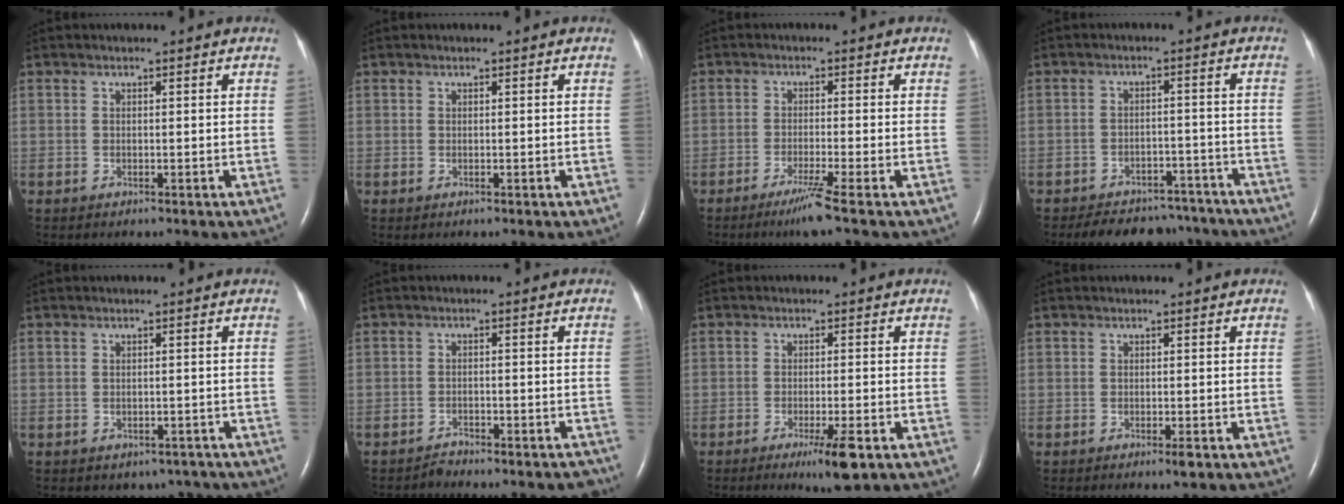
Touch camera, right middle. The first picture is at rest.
{"total": 0.0}
{"total": 4.1, "force": [-2.8, -1.3, 2.8], "torque": [-0.057, -0.013, -0.056]}
{"total": 12.5, "force": [-10.8, 5.4, 3.1], "torque": [-0.044, 0.011, -0.133]}
{"total": 3.1, "force": [-2.3, 2.0, 0.4], "torque": [-0.001, 0.011, -0.026]}
{"total": 3.5, "force": [-3.3, 0.8, 0.2], "torque": [0.012, 0.003, -0.047]}
{"total": 4.9, "force": [-2.6, 0.3, 4.2], "torque": [-0.070, -0.013, -0.039]}
{"total": 0.9, "force": [-0.5, 0.0, 0.7], "torque": [-0.015, -0.003, -0.007]}